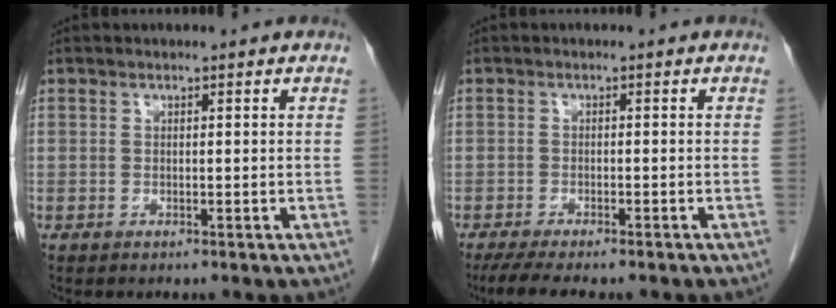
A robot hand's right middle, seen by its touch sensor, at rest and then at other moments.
{"total": 7.8, "force": [-6.4, 1.3, 4.3], "torque": [-0.061, -0.013, -0.094]}